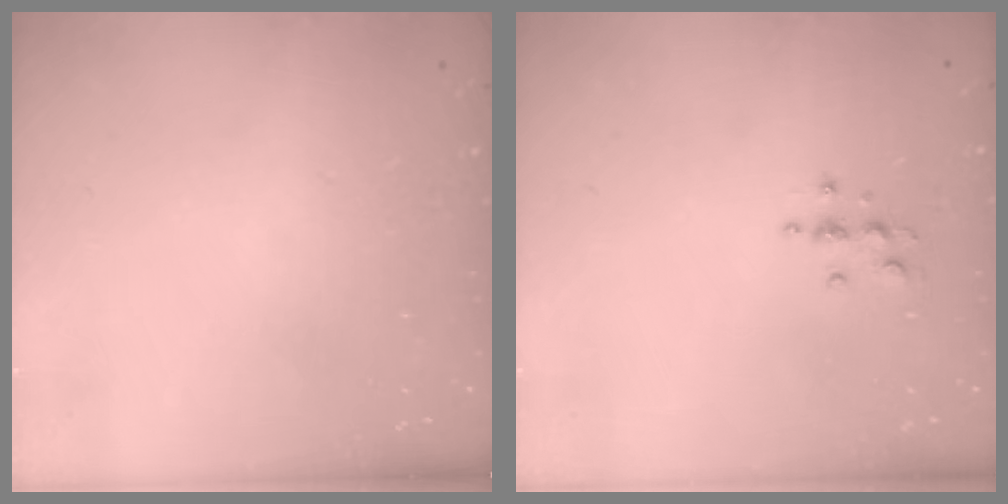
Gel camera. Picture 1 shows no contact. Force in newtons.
{"total": 3.3, "press": 3.3, "slide": 0.5}